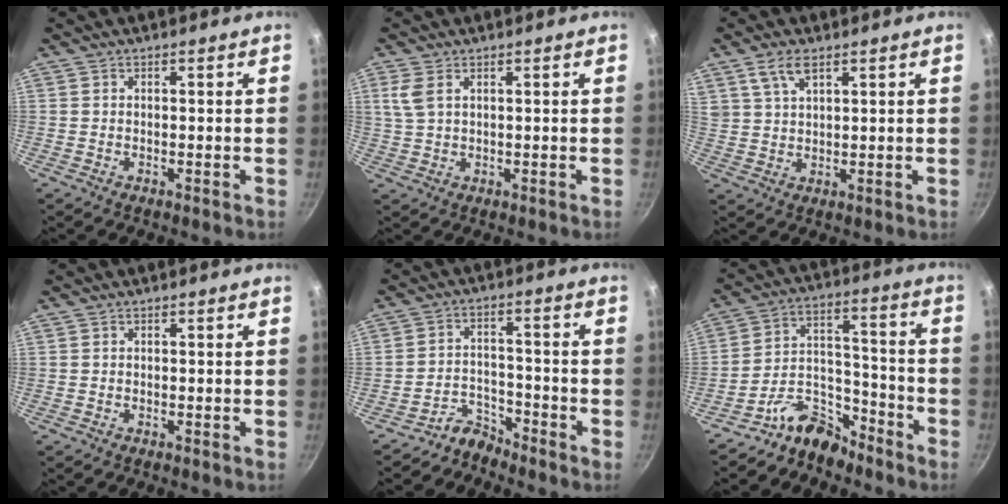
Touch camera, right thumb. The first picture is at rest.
{"total": 4.0, "force": [1.6, 2.3, 2.9], "torque": [-0.064, 0.002, 0.037]}
{"total": 5.4, "force": [3.2, 2.3, 3.6], "torque": [-0.064, -0.006, 0.066]}
{"total": 0.0}
{"total": 4.7, "force": [-4.4, 1.5, -0.1], "torque": [0.010, 0.048, -0.091]}
{"total": 10.5, "force": [-8.7, 5.0, 3.3], "torque": [-0.029, 0.106, -0.160]}